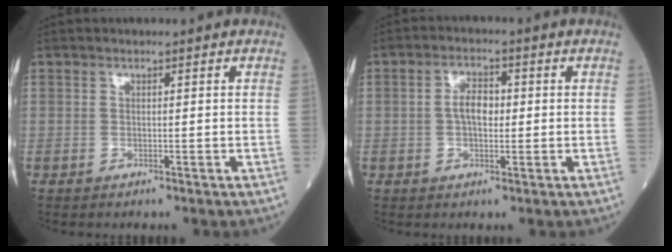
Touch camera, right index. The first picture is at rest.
{"total": 3.9, "force": [0.0, 2.1, 3.3], "torque": [-0.062, 0.010, -0.001]}